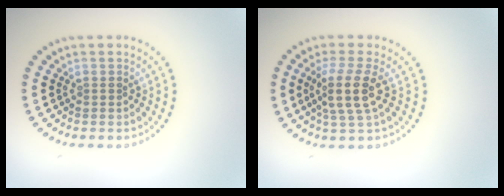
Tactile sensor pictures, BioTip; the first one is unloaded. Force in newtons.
{"total": 3.6, "press": 3.0, "slide": 2.0}